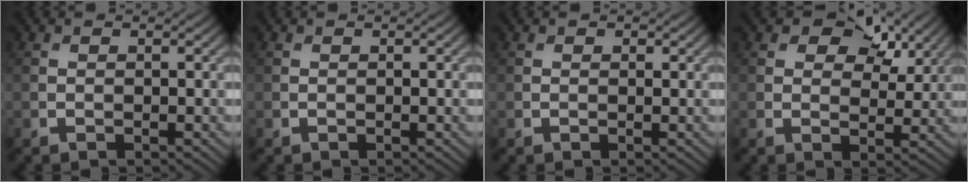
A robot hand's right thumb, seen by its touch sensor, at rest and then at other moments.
{"total": 0.0}
{"total": 0.5, "force": [0.3, 0.4, 0.1], "torque": [0.002, -0.005, 0.003]}
{"total": 7.9, "force": [4.6, 4.5, 4.6], "torque": [-0.066, 0.000, 0.066]}